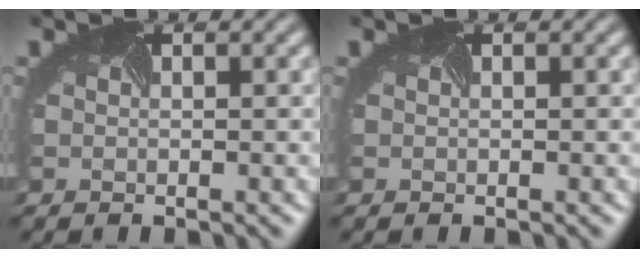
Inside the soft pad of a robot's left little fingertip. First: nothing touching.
{"total": 0.0}